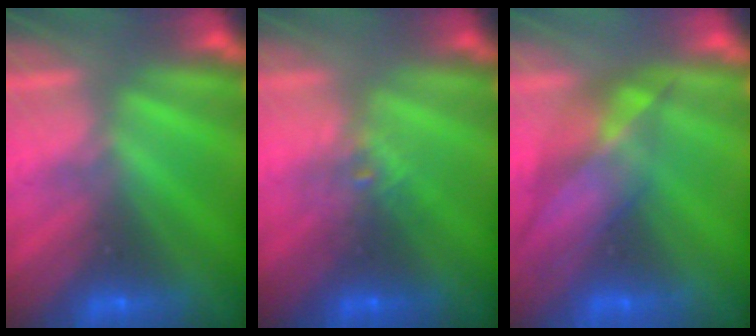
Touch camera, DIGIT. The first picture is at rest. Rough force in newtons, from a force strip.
{"total": 2.1}
{"total": 3.8}